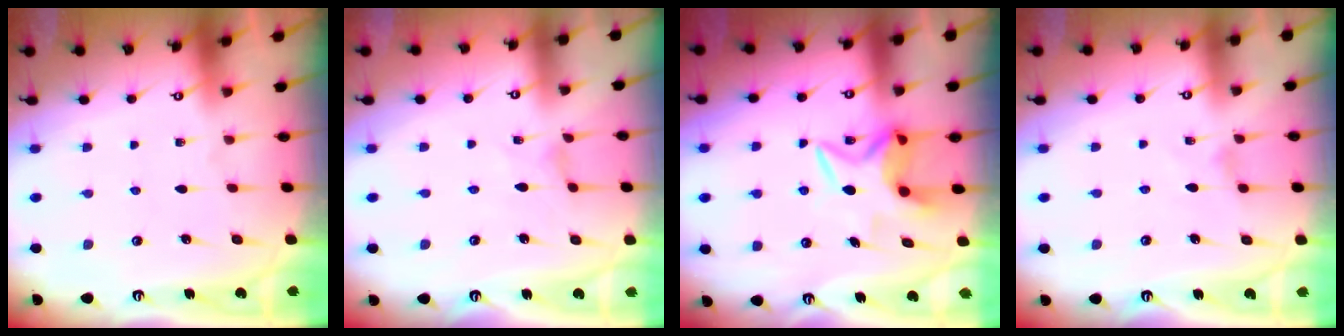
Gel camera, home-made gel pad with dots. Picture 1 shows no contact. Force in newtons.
{"total": 0.0}
{"total": 7.5, "press": 7.4, "slide": 0.9}
{"total": 1.8, "press": 1.7, "slide": 0.3}